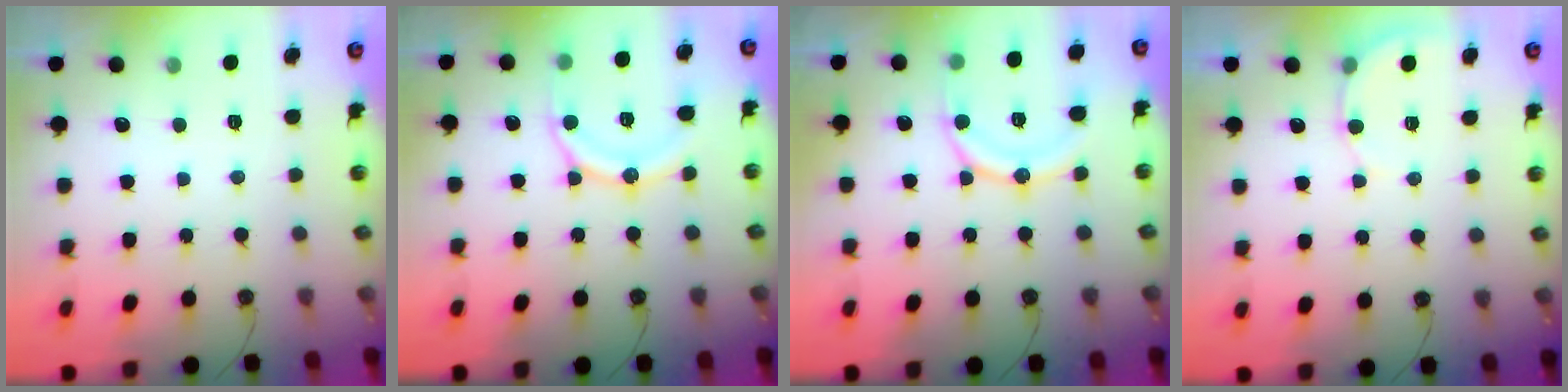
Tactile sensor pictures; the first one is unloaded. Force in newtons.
{"total": 12.7, "press": 12.6, "slide": 1.4}
{"total": 12.1, "press": 12.0, "slide": 1.4}
{"total": 4.9, "press": 4.9, "slide": 0.4}